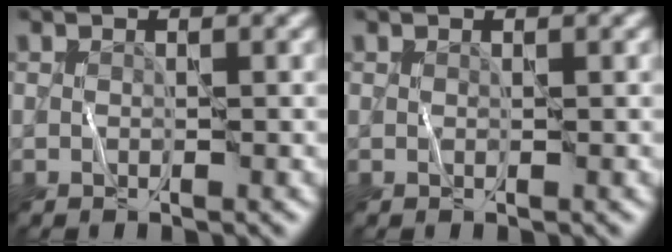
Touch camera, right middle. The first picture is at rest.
{"total": 0.0}